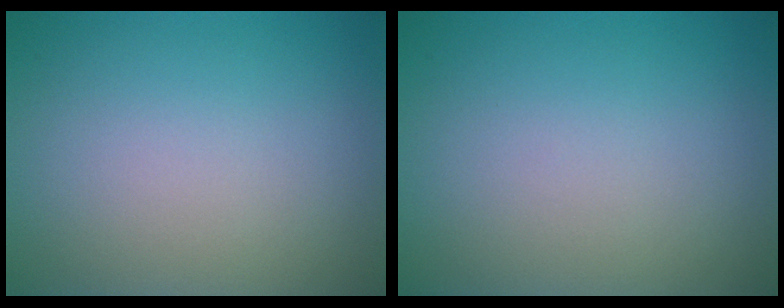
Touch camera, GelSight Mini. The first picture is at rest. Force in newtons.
{"total": 0.0}